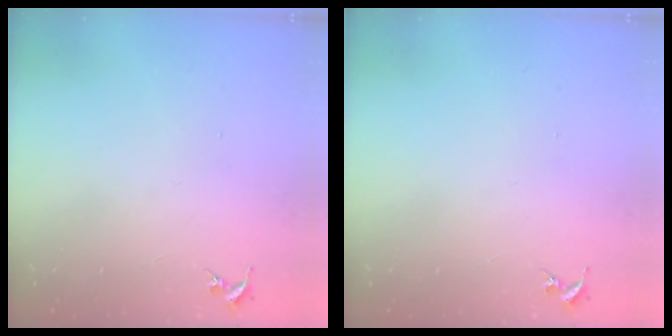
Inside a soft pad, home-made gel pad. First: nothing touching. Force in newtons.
{"total": 0.0}